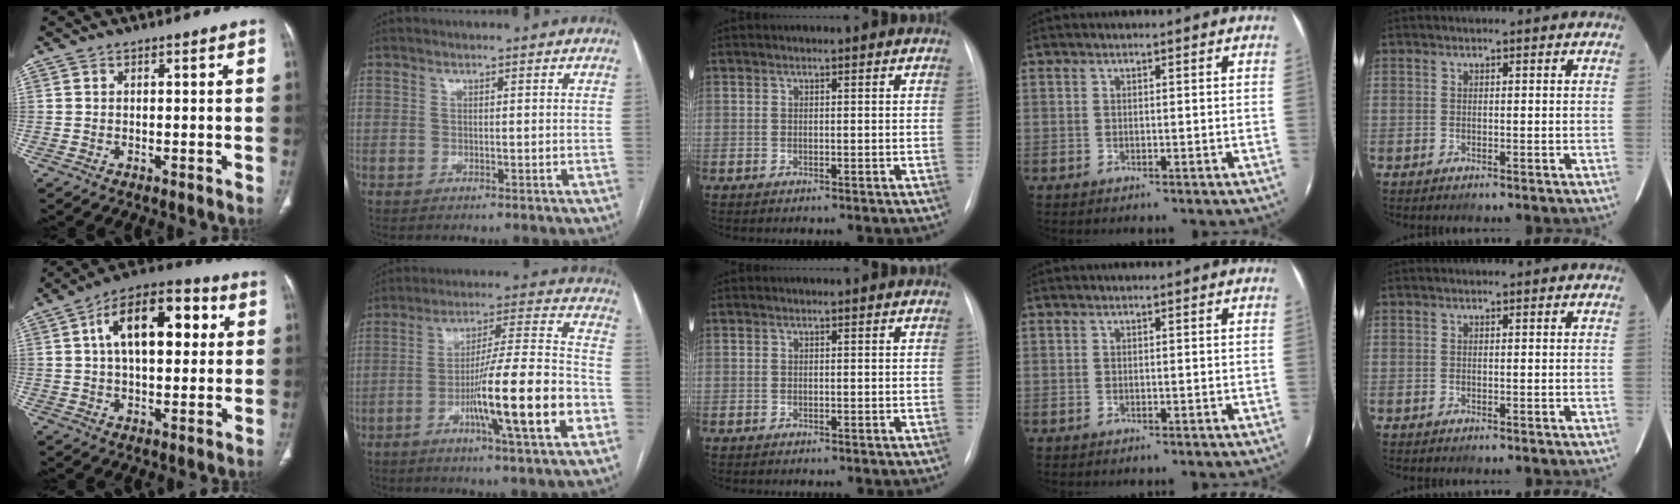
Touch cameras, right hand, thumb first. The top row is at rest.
{"thumb": {"total": 17.0, "force": [4.2, 8.8, 14.0], "torque": [-0.197, 0.022, 0.060]}, "index": {"total": 17.2, "force": [-6.2, 0.3, 16.0], "torque": [-0.266, -0.005, -0.097]}}